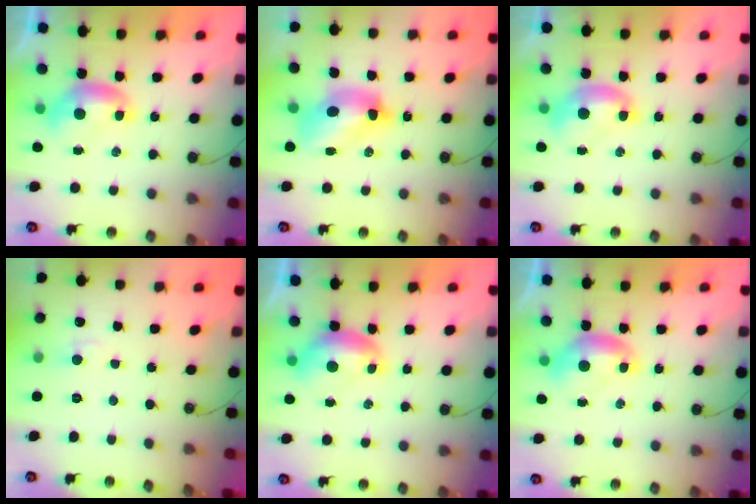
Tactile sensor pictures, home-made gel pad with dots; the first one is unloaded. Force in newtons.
{"total": 8.5, "press": 8.4, "slide": 1.0}
{"total": 1.6, "press": 1.6, "slide": 0.2}
{"total": 0.6, "press": 0.3, "slide": 0.5}
{"total": 0.0}
{"total": 0.0}